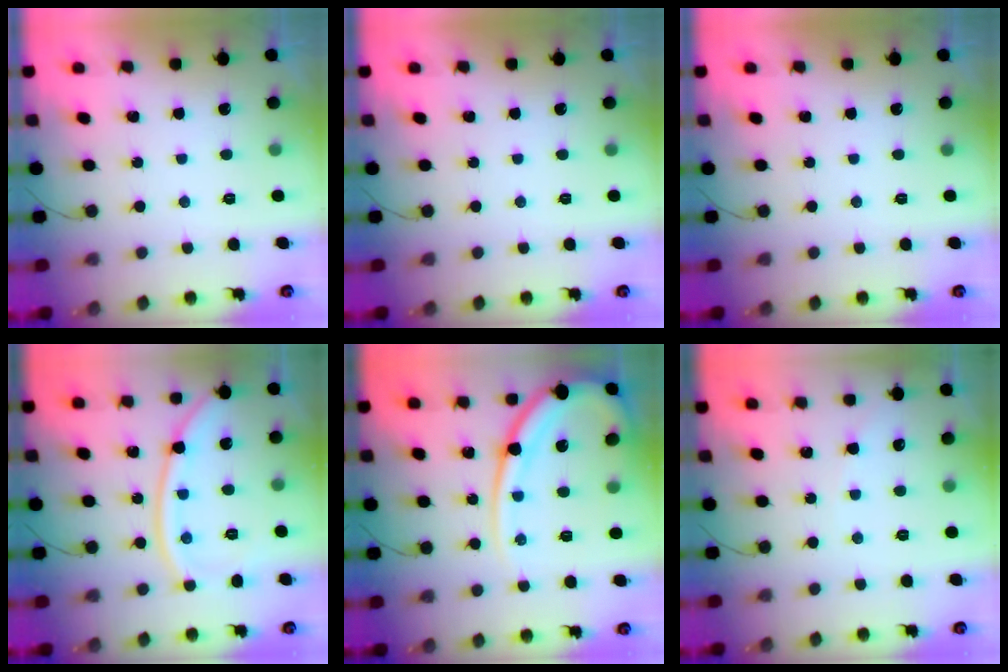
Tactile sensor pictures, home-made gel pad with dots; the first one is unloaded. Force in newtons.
{"total": 0.0}
{"total": 0.0}
{"total": 12.3, "press": 12.3, "slide": 1.0}
{"total": 16.8, "press": 16.7, "slide": 1.7}
{"total": 3.0, "press": 2.9, "slide": 0.5}